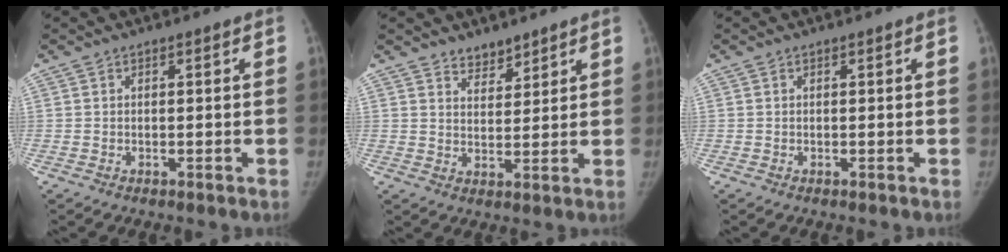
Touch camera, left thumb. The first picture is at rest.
{"total": 4.1, "force": [3.6, 1.8, 1.0], "torque": [0.005, -0.029, 0.062]}
{"total": 0.0}